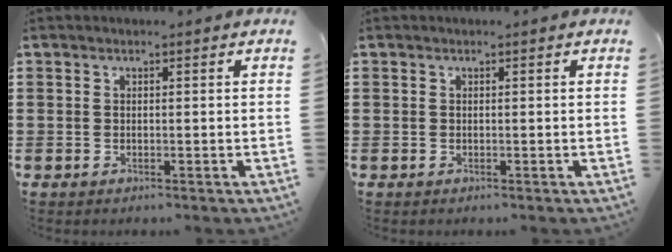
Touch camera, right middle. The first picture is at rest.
{"total": 0.0}